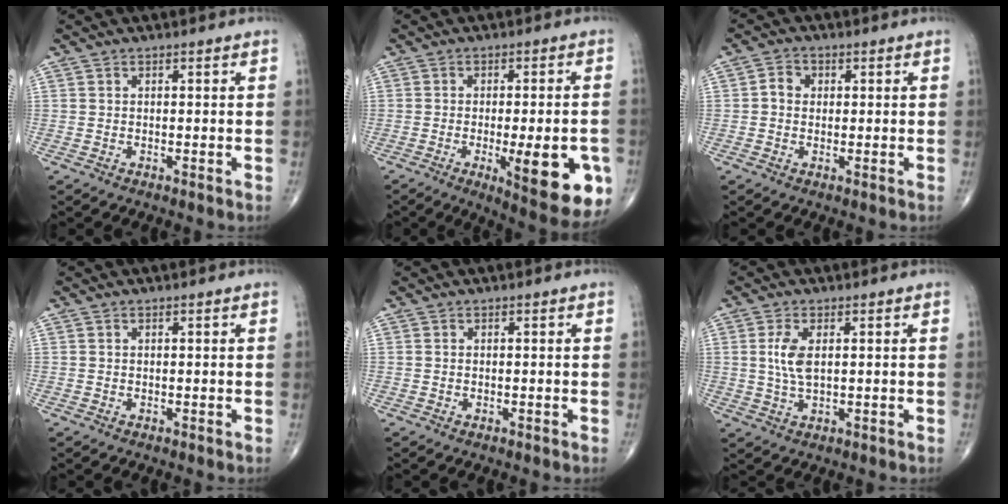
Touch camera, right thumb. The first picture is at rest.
{"total": 15.8, "force": [-4.7, 4.8, 14.3], "torque": [-0.152, 0.000, -0.046]}
{"total": 3.0, "force": [0.3, 2.6, 1.5], "torque": [-0.014, 0.009, 0.000]}
{"total": 0.0}
{"total": 0.0}
{"total": 4.9, "force": [0.9, 2.2, 4.3], "torque": [-0.097, -0.002, 0.021]}